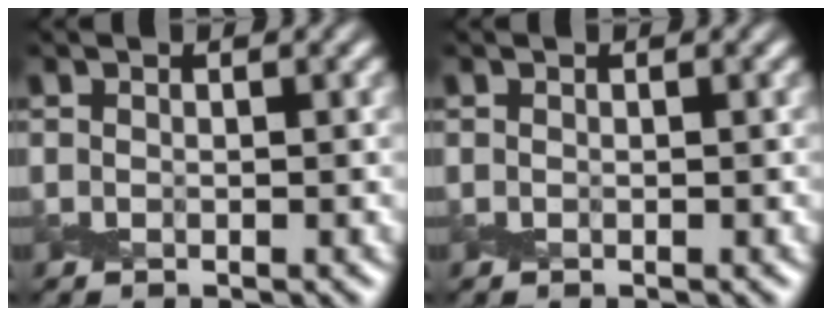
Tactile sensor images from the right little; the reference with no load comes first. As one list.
[{"total": 0.0}]